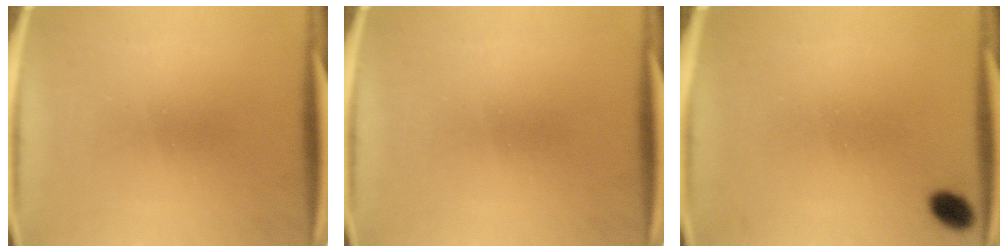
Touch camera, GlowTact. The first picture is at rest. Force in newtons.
{"total": 0.0}
{"total": 3.3}